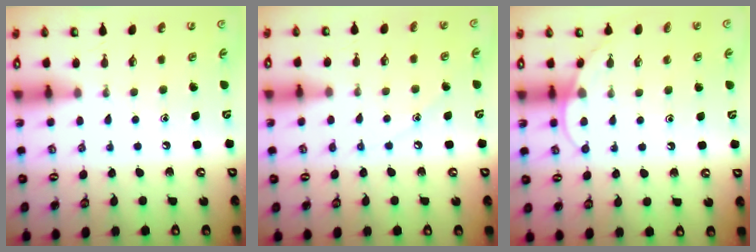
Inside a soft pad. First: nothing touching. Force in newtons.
{"total": 5.2, "press": 5.1, "slide": 0.5}
{"total": 6.2, "press": 6.2, "slide": 0.5}